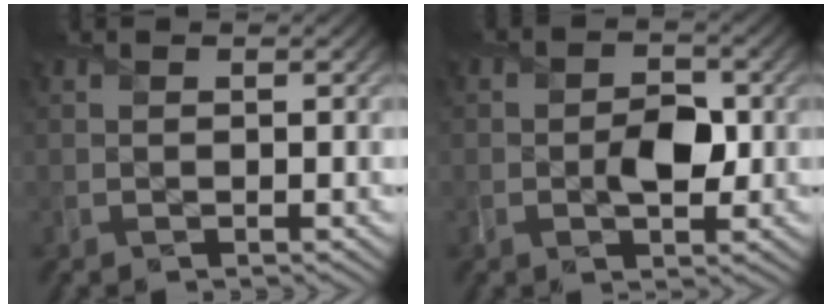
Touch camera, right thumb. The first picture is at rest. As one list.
[{"total": 4.1, "force": [-0.8, 2.5, 3.2], "torque": [-0.051, -0.005, -0.016]}]